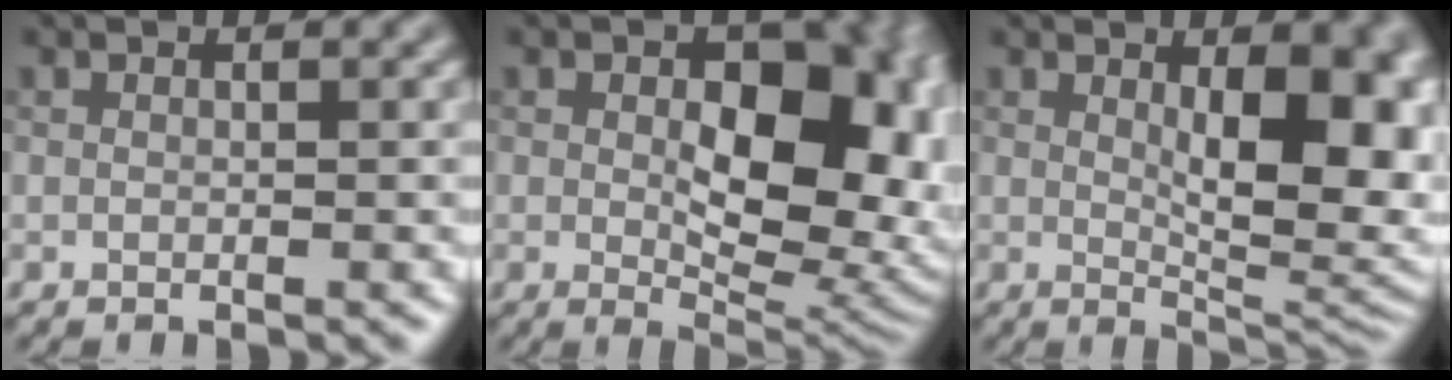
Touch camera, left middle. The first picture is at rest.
{"total": 12.1, "force": [0.8, 7.1, 9.7], "torque": [-0.114, -0.006, 0.020]}
{"total": 9.6, "force": [1.5, 4.1, 8.6], "torque": [-0.105, -0.006, 0.033]}